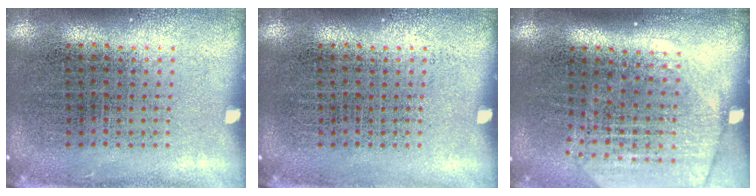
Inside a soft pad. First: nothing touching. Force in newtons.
{"total": 0.0}
{"total": 1.9, "press": 1.6, "slide": 1.0}